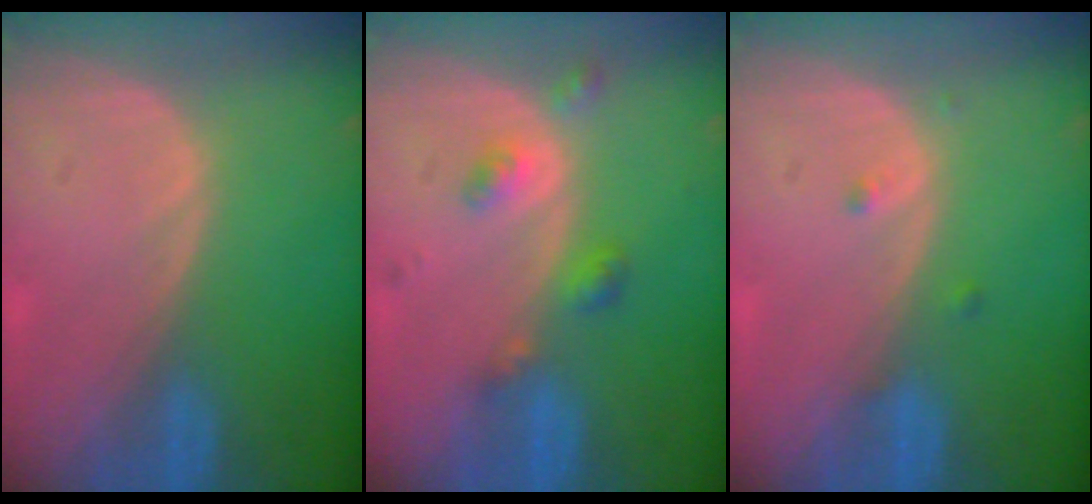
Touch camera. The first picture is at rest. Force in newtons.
{"total": 4.4, "press": 4.0, "slide": 2.0}
{"total": 1.1, "press": 1.1, "slide": 0.1}